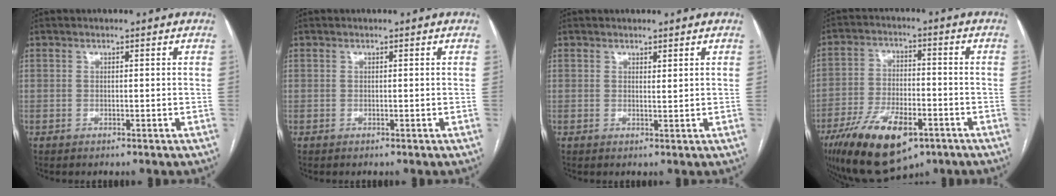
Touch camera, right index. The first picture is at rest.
{"total": 0.0}
{"total": 0.7, "force": [0.6, 0.1, 0.4], "torque": [-0.006, -0.006, 0.010]}
{"total": 16.2, "force": [-9.0, 6.9, 11.5], "torque": [-0.226, -0.012, -0.146]}